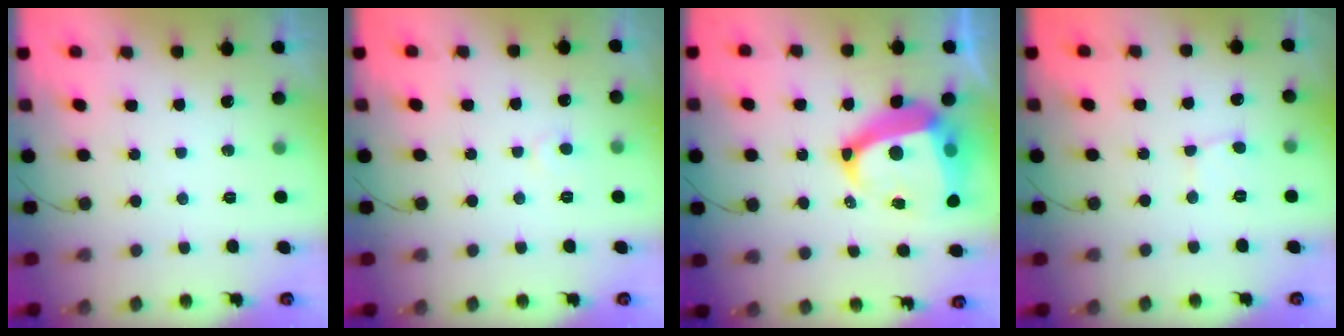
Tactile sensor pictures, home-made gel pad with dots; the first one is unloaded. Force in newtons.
{"total": 4.8, "press": 4.7, "slide": 0.4}
{"total": 18.7, "press": 18.5, "slide": 2.3}
{"total": 2.9, "press": 2.8, "slide": 0.3}